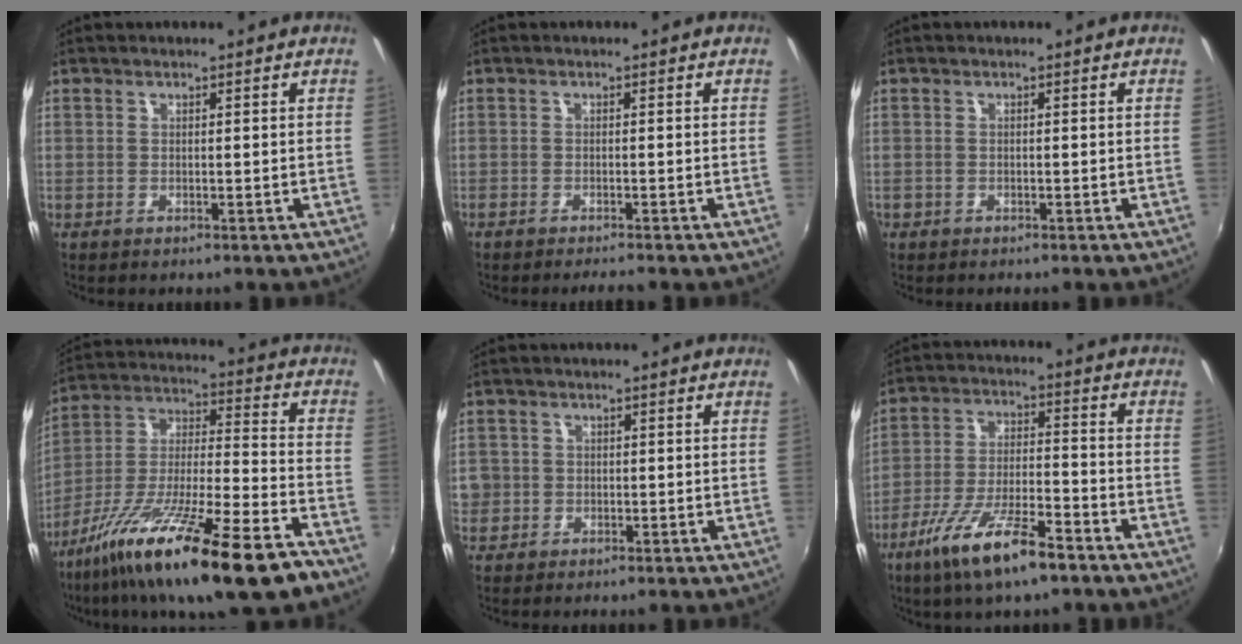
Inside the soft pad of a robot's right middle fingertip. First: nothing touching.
{"total": 2.2, "force": [-2.0, 0.0, 0.8], "torque": [-0.022, -0.009, -0.037]}
{"total": 0.8, "force": [-0.6, 0.6, 0.0], "torque": [-0.005, -0.002, -0.011]}
{"total": 25.2, "force": [-16.3, 4.0, 18.8], "torque": [-0.325, -0.051, -0.273]}
{"total": 4.9, "force": [-1.0, 4.7, 1.2], "torque": [-0.035, 0.006, -0.014]}
{"total": 13.7, "force": [-9.0, 3.0, 9.8], "torque": [-0.202, -0.023, -0.162]}